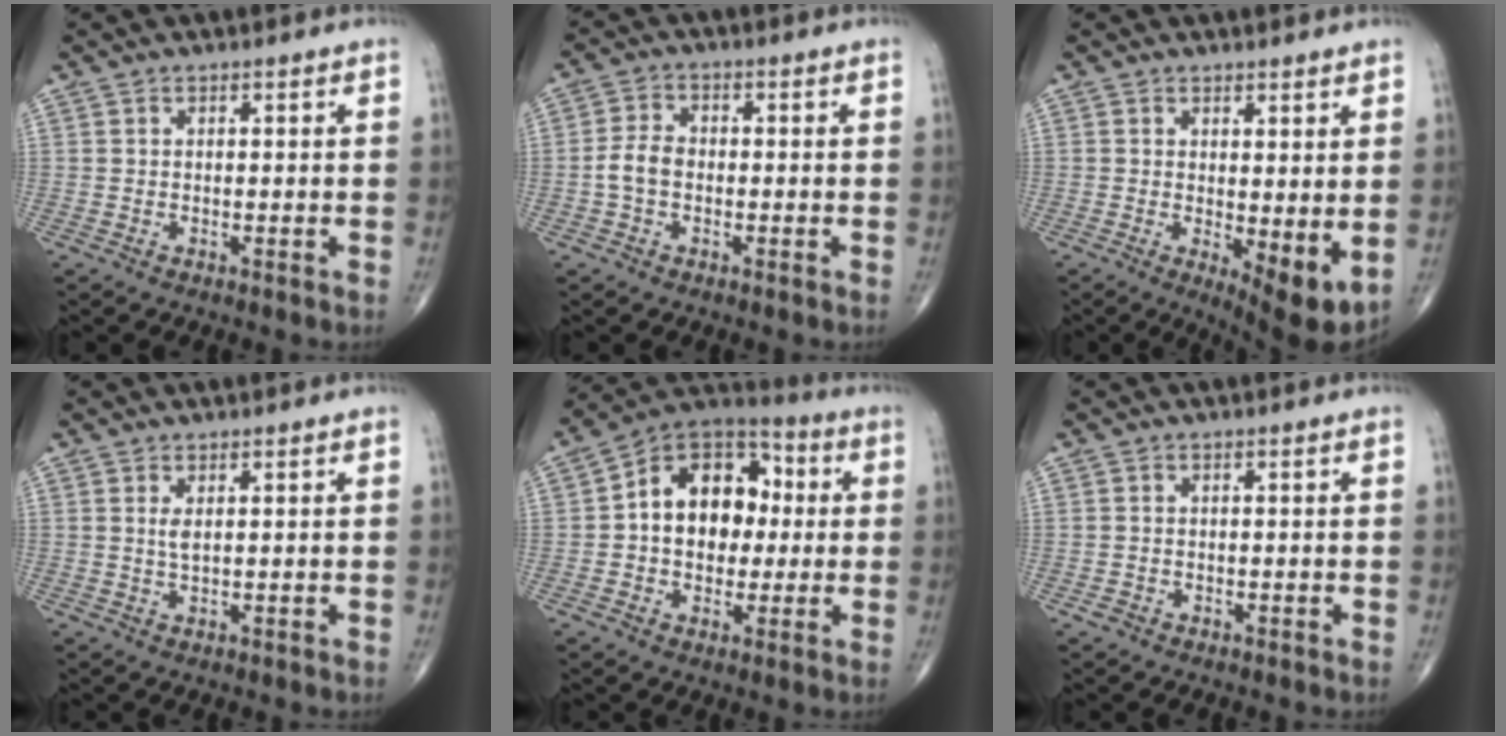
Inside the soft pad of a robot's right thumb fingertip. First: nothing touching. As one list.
[{"total": 4.3, "force": [-1.0, 3.0, 2.9], "torque": [-0.060, 0.016, -0.024]}, {"total": 7.9, "force": [-0.4, 2.7, 7.4], "torque": [-0.103, -0.023, 0.002]}, {"total": 1.6, "force": [0.5, 0.5, 1.5], "torque": [-0.031, -0.004, 0.013]}, {"total": 16.2, "force": [1.2, 11.5, 11.4], "torque": [-0.127, 0.032, 0.008]}, {"total": 1.2, "force": [-0.6, 1.0, 0.4], "torque": [-0.009, 0.005, -0.010]}]